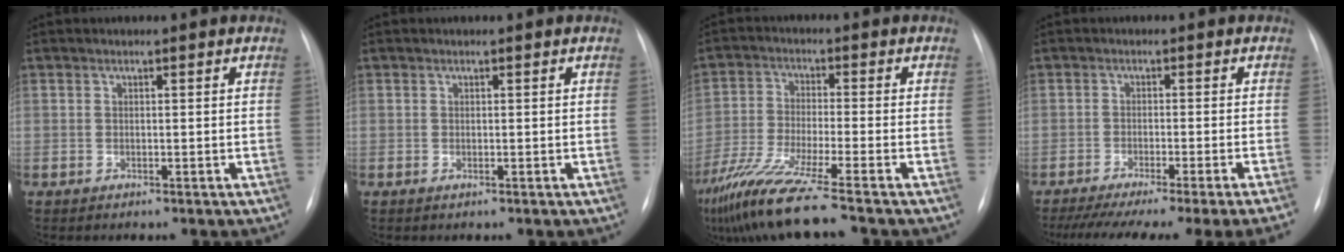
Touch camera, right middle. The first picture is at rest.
{"total": 0.0}
{"total": 11.5, "force": [-8.8, -1.3, 7.4], "torque": [-0.143, -0.046, -0.157]}
{"total": 19.5, "force": [-16.8, -1.4, 9.8], "torque": [-0.106, -0.049, -0.231]}